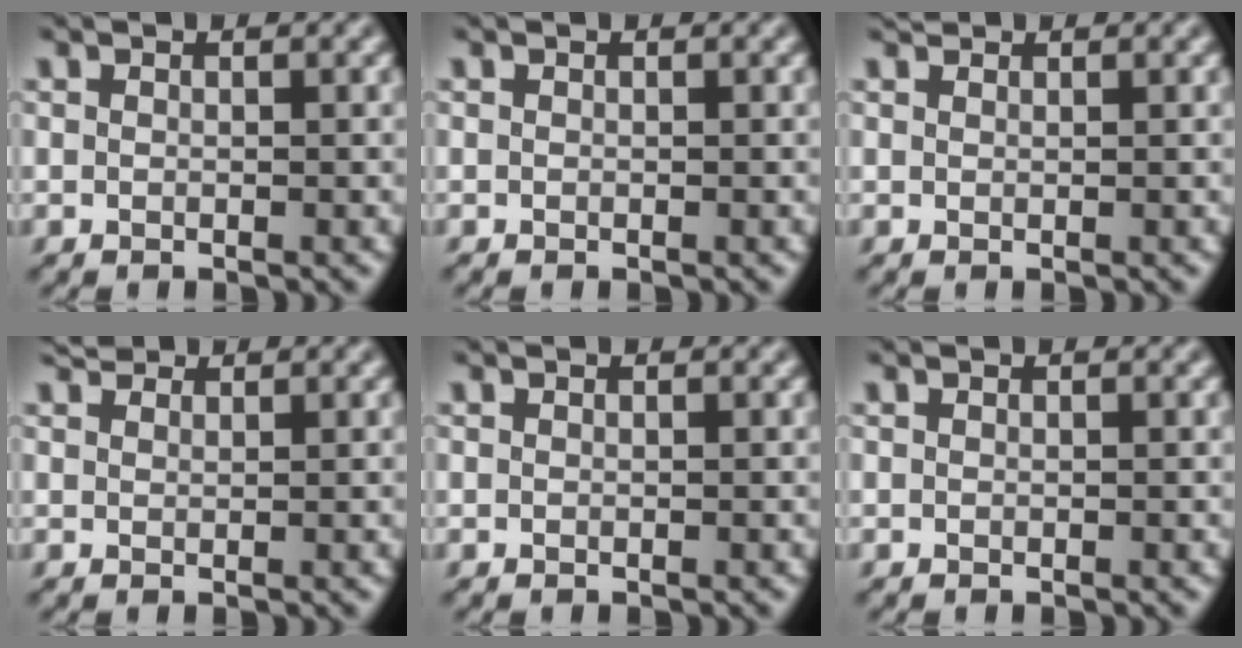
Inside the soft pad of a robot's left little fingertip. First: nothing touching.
{"total": 0.0}
{"total": 0.7, "force": [0.7, 0.2, 0.1], "torque": [-0.007, 0.004, 0.015]}
{"total": 1.2, "force": [1.1, 0.4, 0.2], "torque": [-0.011, 0.007, 0.022]}
{"total": 0.0}
{"total": 0.0}